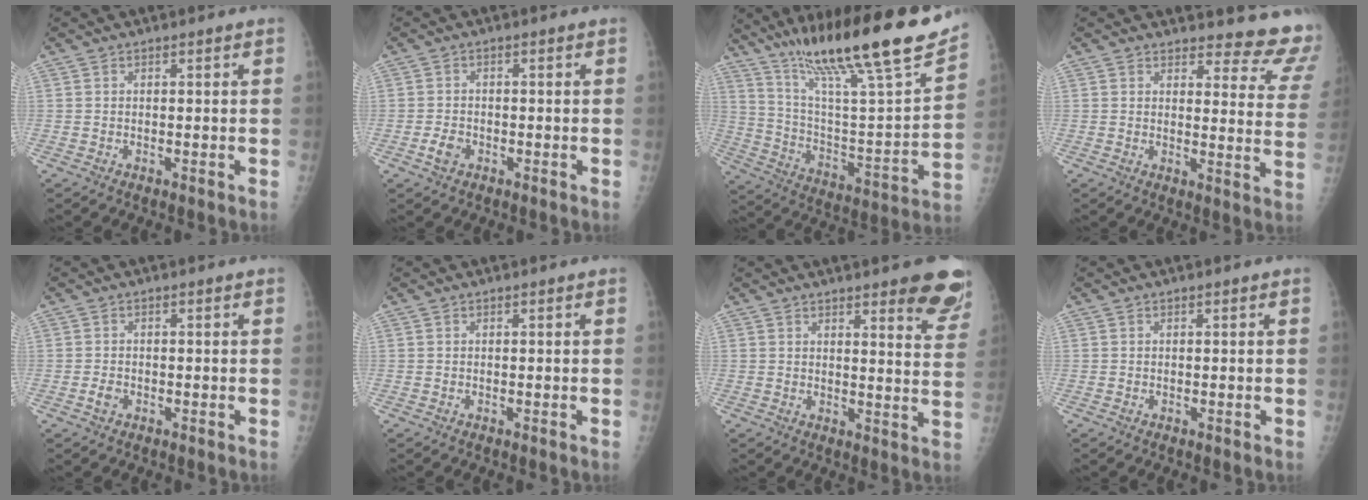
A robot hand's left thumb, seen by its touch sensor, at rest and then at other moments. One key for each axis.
{"total": 2.6, "fx": -1.2, "fy": 1.8, "fz": 1.5, "tx": -0.026, "ty": 0.004, "tz": -0.021}
{"total": 29.3, "fx": 20.6, "fy": 4.0, "fz": 20.4, "tx": -0.319, "ty": -0.055, "tz": 0.346}
{"total": 14.1, "fx": 13.7, "fy": 3.0, "fz": 1.5, "tx": 0.029, "ty": -0.141, "tz": 0.123}
{"total": 1.6, "fx": -0.7, "fy": 1.1, "fz": 0.9, "tx": -0.016, "ty": 0.002, "tz": -0.013}
{"total": 0.0}
{"total": 11.5, "fx": 7.9, "fy": 2.6, "fz": 7.9, "tx": -0.060, "ty": -0.043, "tz": 0.083}
{"total": 0.0}